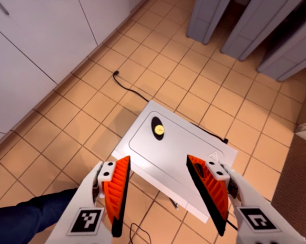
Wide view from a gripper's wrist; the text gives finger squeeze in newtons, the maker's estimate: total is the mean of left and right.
{"total": 0.0}